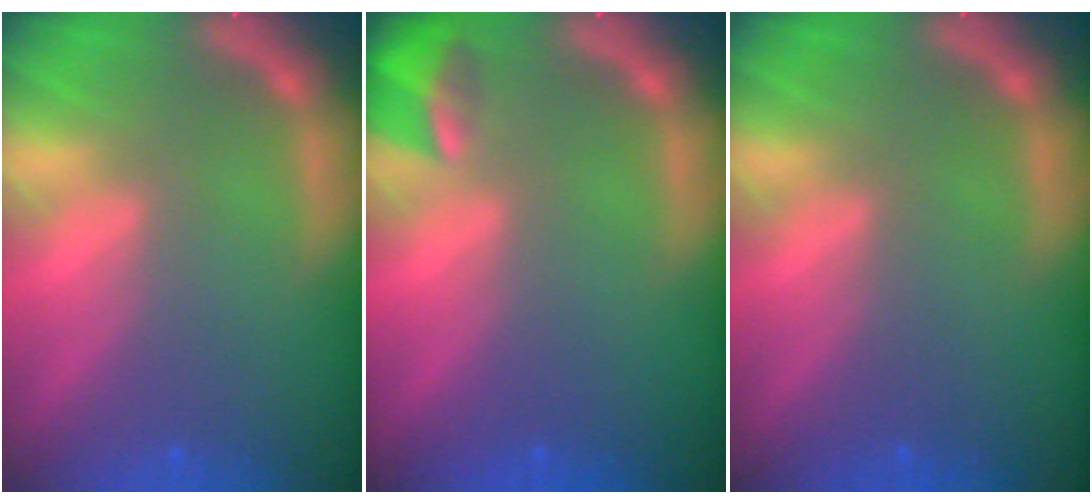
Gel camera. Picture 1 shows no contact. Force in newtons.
{"total": 2.9}
{"total": 0.0}